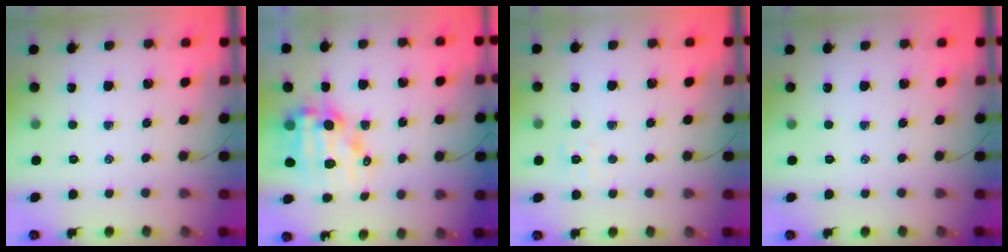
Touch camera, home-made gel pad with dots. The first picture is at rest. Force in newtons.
{"total": 11.9, "press": 11.5, "slide": 3.2}
{"total": 4.7, "press": 4.6, "slide": 1.2}
{"total": 0.0}